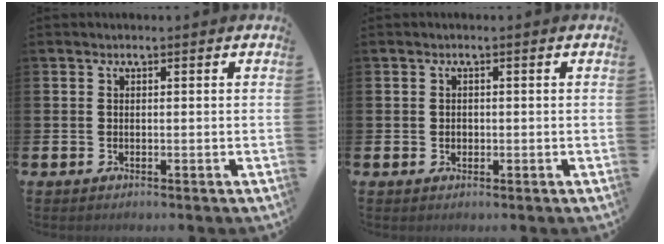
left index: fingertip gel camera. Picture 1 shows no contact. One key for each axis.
{"total": 0.9, "fx": 0.0, "fy": 0.8, "fz": 0.3, "tx": 0.001, "ty": 0.005, "tz": -0.003}